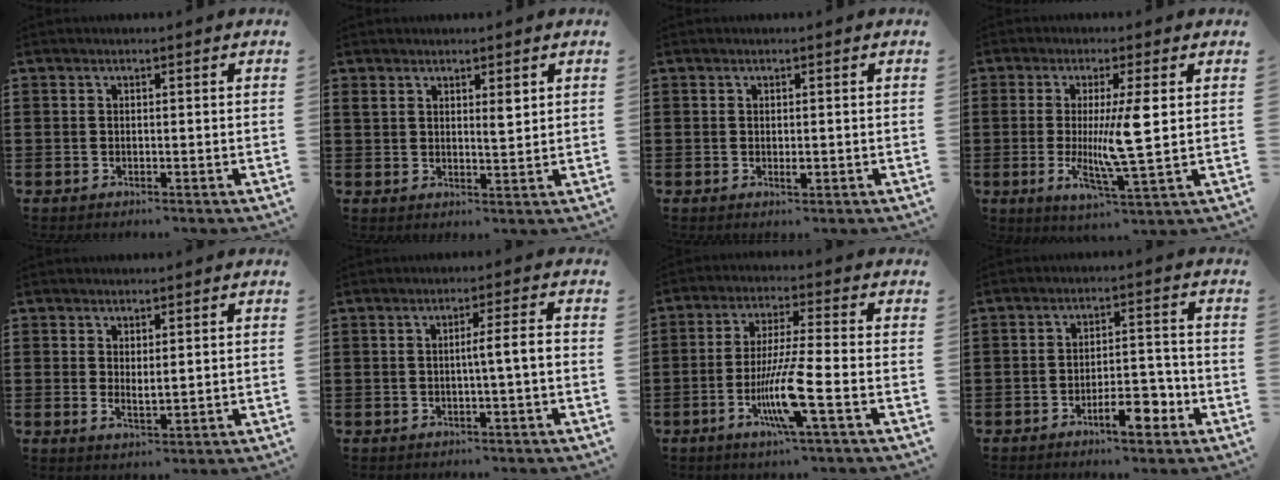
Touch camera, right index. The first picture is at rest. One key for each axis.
{"total": 3.0, "fx": 1.9, "fy": 1.3, "fz": 1.9, "tx": -0.026, "ty": 0.000, "tz": 0.031}
{"total": 1.1, "fx": -0.1, "fy": 0.5, "fz": 1.0, "tx": -0.018, "ty": -0.001, "tz": -0.002}
{"total": 8.3, "fx": 0.8, "fy": 0.5, "fz": 8.2, "tx": -0.151, "ty": -0.015, "tz": 0.006}
{"total": 1.7, "fx": 1.3, "fy": 0.5, "fz": 1.0, "tx": -0.021, "ty": 0.002, "tz": 0.023}
{"total": 3.4, "fx": -0.4, "fy": -0.1, "fz": 3.4, "tx": -0.062, "ty": -0.003, "tz": -0.011}
{"total": 9.6, "fx": -3.6, "fy": 0.3, "fz": 8.9, "tx": -0.179, "ty": -0.018, "tz": -0.071}
{"total": 7.0, "fx": -3.9, "fy": 2.5, "fz": 5.2, "tx": -0.073, "ty": 0.008, "tz": -0.067}